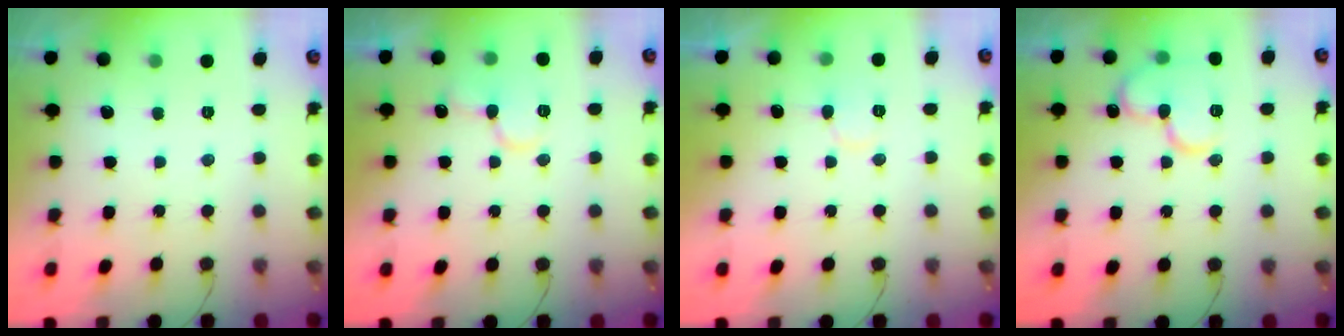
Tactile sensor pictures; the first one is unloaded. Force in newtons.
{"total": 10.4, "press": 10.3, "slide": 1.3}
{"total": 7.1, "press": 7.1, "slide": 0.6}
{"total": 13.8, "press": 13.7, "slide": 1.4}